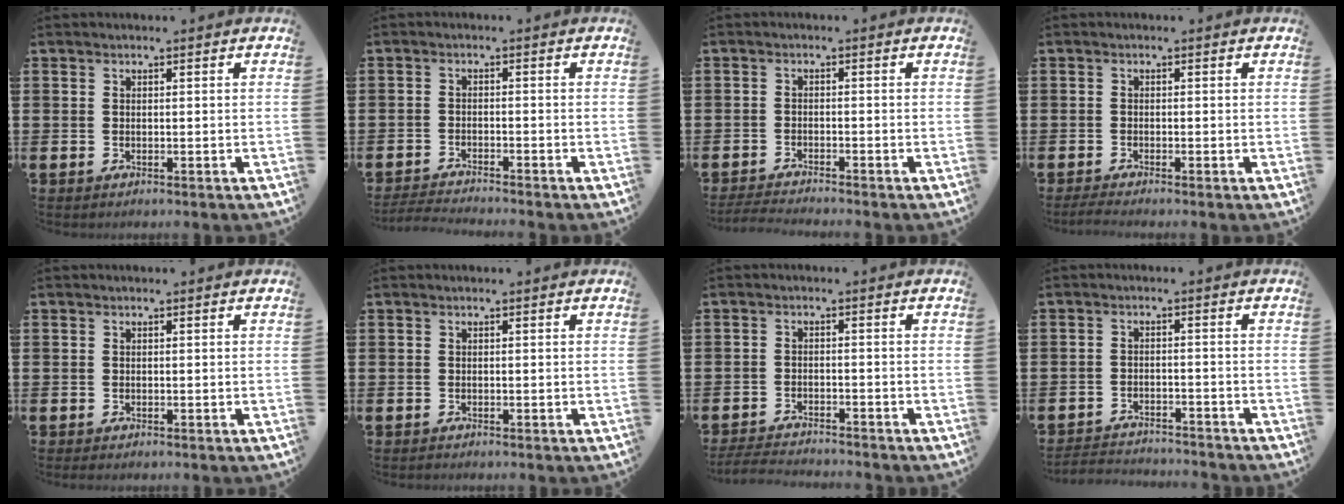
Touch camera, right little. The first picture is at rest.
{"total": 2.1, "force": [-2.0, -0.2, 0.3], "torque": [-0.004, 0.002, -0.042]}
{"total": 1.9, "force": [-1.8, -0.2, 0.4], "torque": [-0.005, 0.003, -0.036]}
{"total": 1.1, "force": [-0.7, 0.0, 0.8], "torque": [-0.012, -0.002, -0.014]}
{"total": 0.0}
{"total": 0.0}
{"total": 2.8, "force": [-2.8, -0.1, 0.2], "torque": [-0.003, 0.002, -0.058]}
{"total": 2.7, "force": [-2.7, 0.0, -0.2], "torque": [-0.002, 0.002, -0.059]}